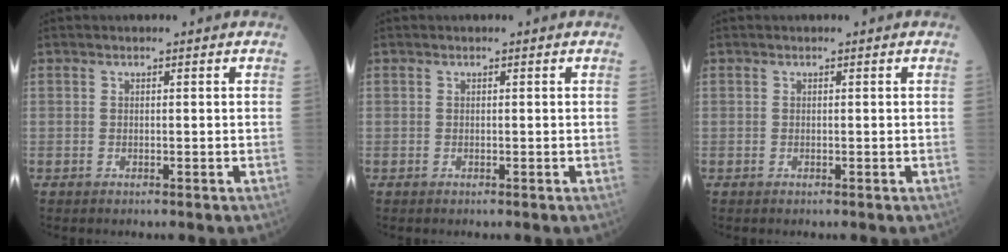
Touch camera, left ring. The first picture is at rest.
{"total": 0.0}
{"total": 0.0}